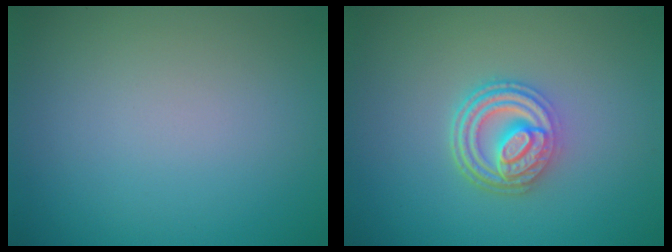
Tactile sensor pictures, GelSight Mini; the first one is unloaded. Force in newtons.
{"total": 4.7, "press": 3.6, "slide": 3.0}